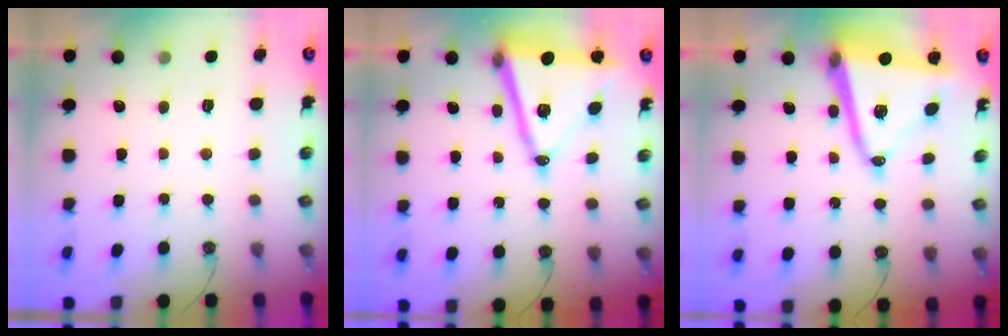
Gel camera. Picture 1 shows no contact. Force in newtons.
{"total": 16.6, "press": 16.2, "slide": 3.7}
{"total": 16.1, "press": 15.8, "slide": 3.2}